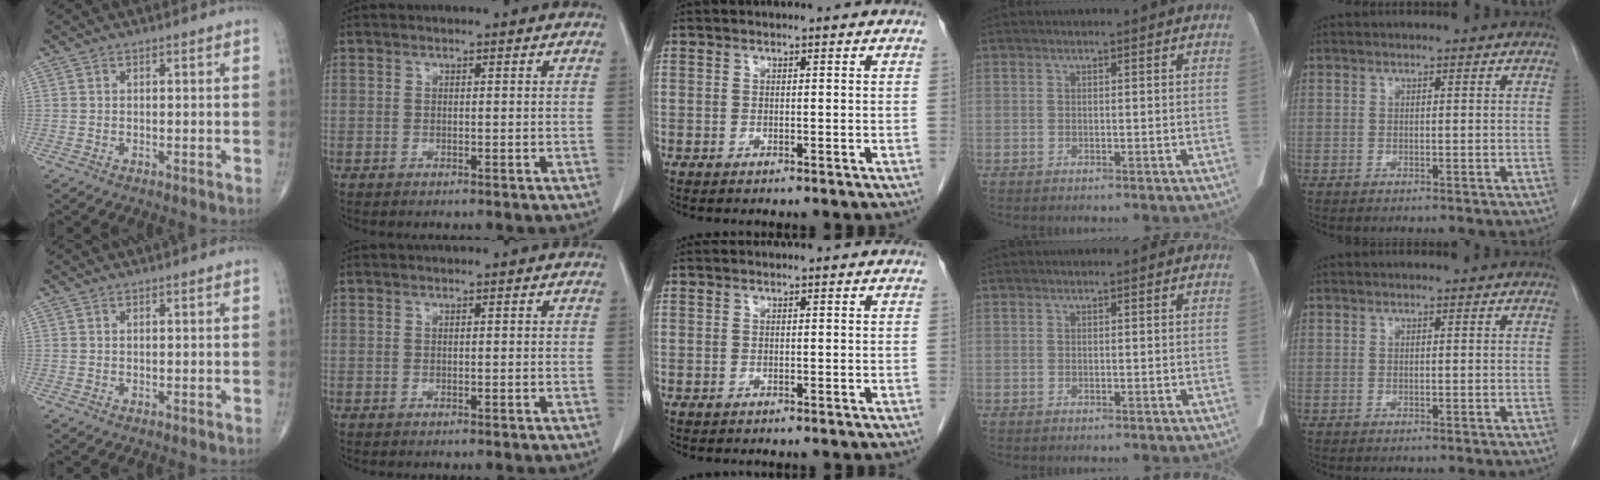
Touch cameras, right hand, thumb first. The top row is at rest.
{}